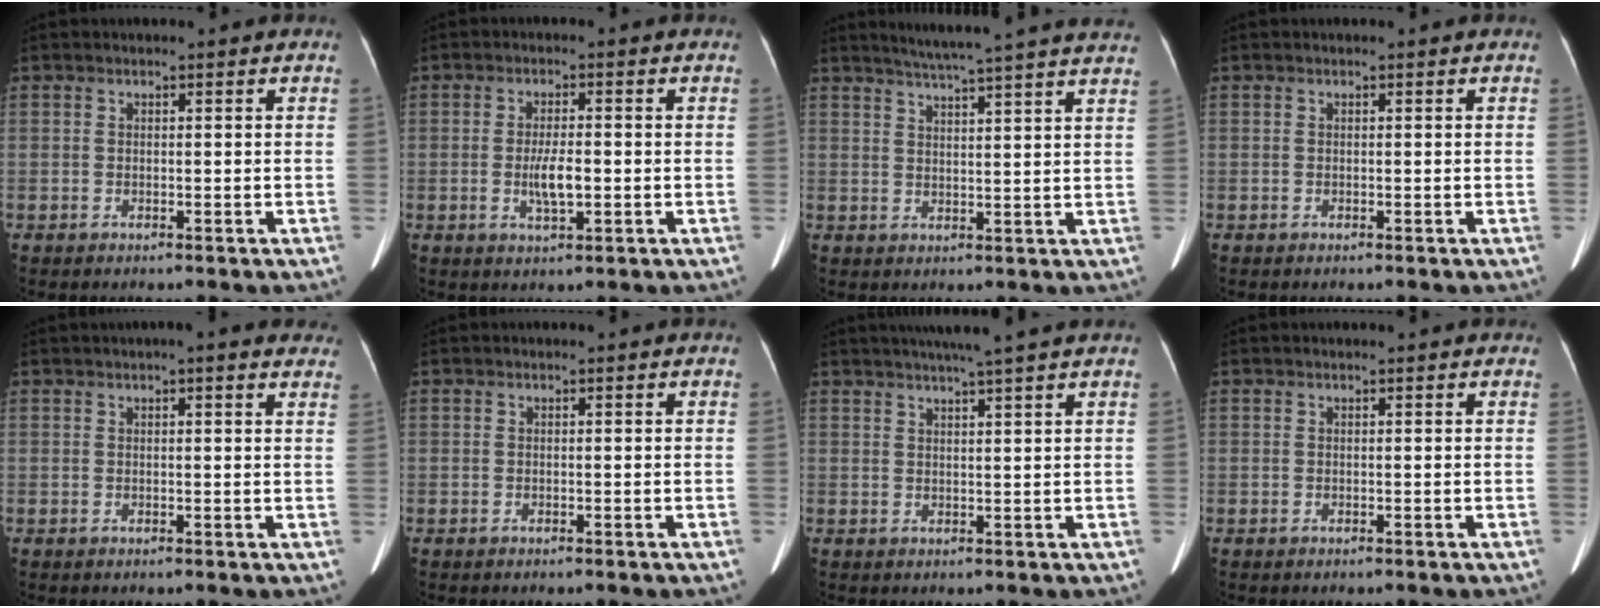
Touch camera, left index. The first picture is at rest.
{"total": 4.0, "force": [-0.8, 0.9, 3.8], "torque": [-0.077, -0.003, -0.014]}
{"total": 16.5, "force": [14.7, -1.0, 7.4], "torque": [-0.122, -0.009, 0.184]}
{"total": 0.0}
{"total": 6.4, "force": [4.9, 1.1, 3.9], "torque": [-0.038, 0.014, 0.045]}
{"total": 0.0}
{"total": 7.0, "force": [5.7, -1.2, 3.9], "torque": [-0.059, 0.013, 0.075]}
{"total": 0.9, "force": [0.8, 0.2, 0.4], "torque": [-0.008, 0.012, 0.010]}